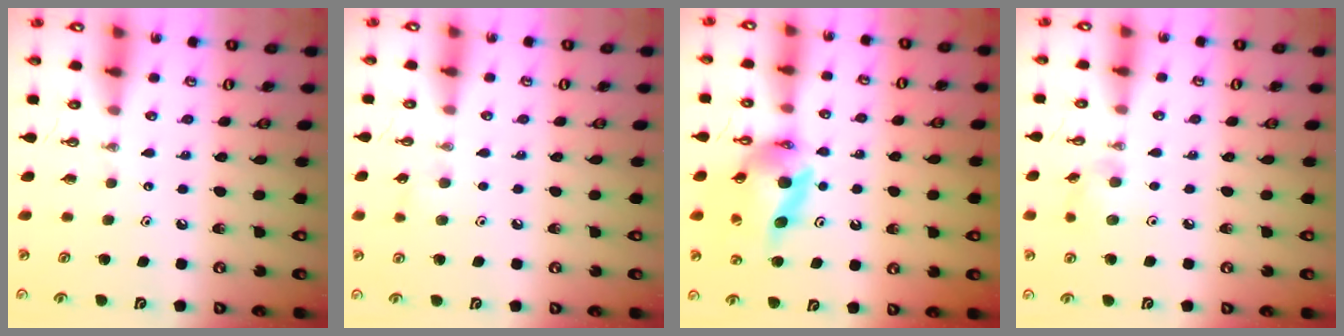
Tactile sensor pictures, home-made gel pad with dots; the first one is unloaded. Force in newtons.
{"total": 6.1, "press": 5.8, "slide": 2.1}
{"total": 13.9, "press": 13.8, "slide": 1.9}
{"total": 7.0, "press": 6.8, "slide": 1.3}